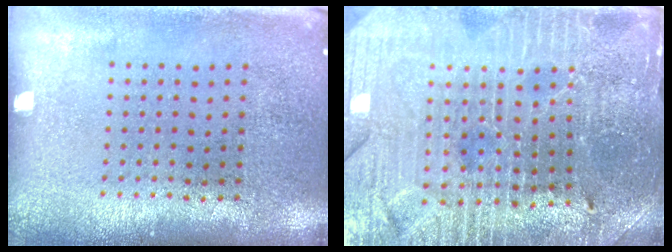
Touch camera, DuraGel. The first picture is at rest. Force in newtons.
{"total": 3.9, "press": 3.8, "slide": 0.9}